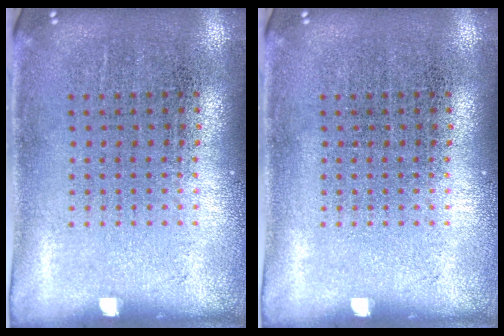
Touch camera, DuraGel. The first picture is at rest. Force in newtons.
{"total": 0.0}